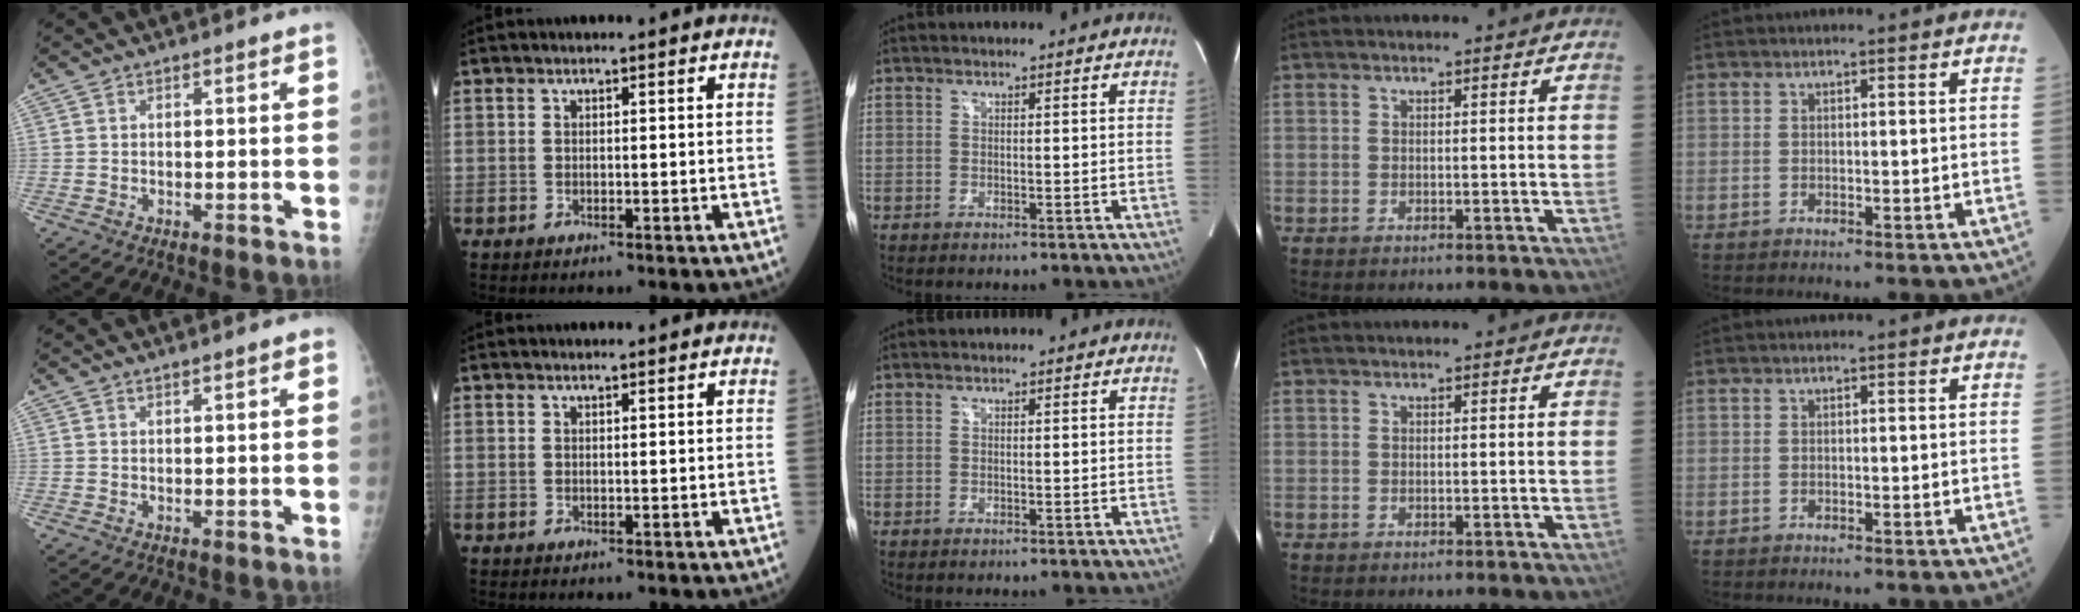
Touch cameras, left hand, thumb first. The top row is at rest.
{"thumb": {"total": 1.5, "force": [0.9, 0.2, 1.1], "torque": [-0.016, -0.002, 0.012]}, "index": {"total": 1.7, "force": [1.7, 0.1, 0.4], "torque": [-0.010, 0.011, 0.023]}}